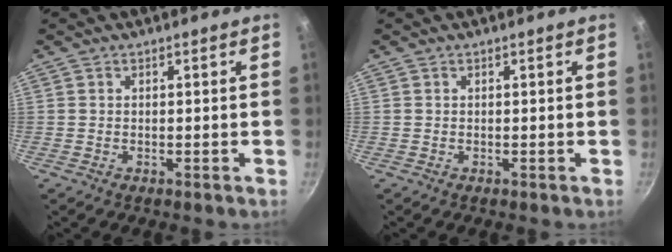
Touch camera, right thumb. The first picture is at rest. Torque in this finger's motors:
{"motor_torque": [0.00, 0.00, 0.00, 0.00, 0.00]}